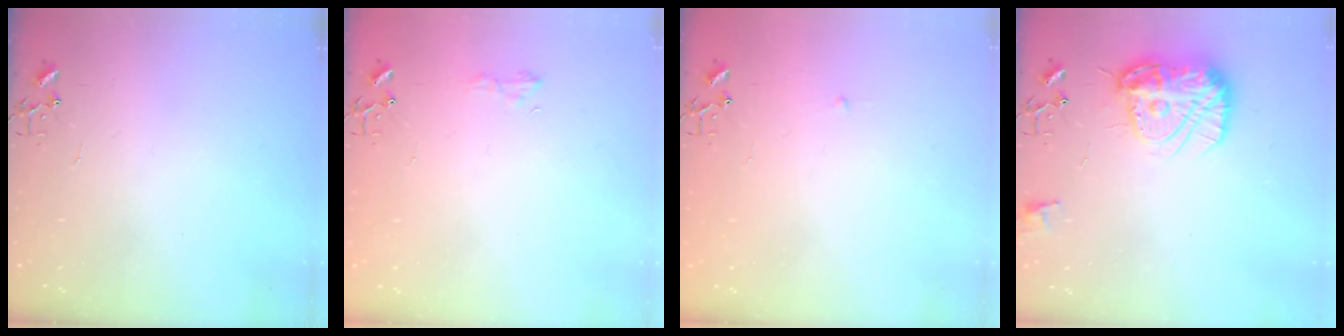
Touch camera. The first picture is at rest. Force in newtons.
{"total": 5.6, "press": 5.6, "slide": 0.6}
{"total": 2.3, "press": 2.3, "slide": 0.3}
{"total": 15.6, "press": 15.5, "slide": 1.6}